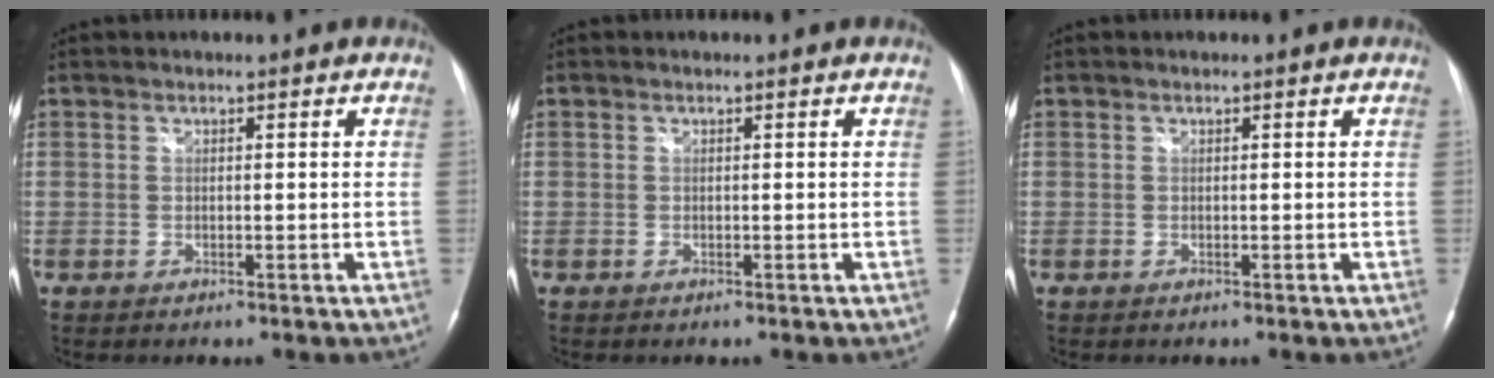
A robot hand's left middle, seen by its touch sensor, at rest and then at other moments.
{"total": 0.0}
{"total": 0.0}